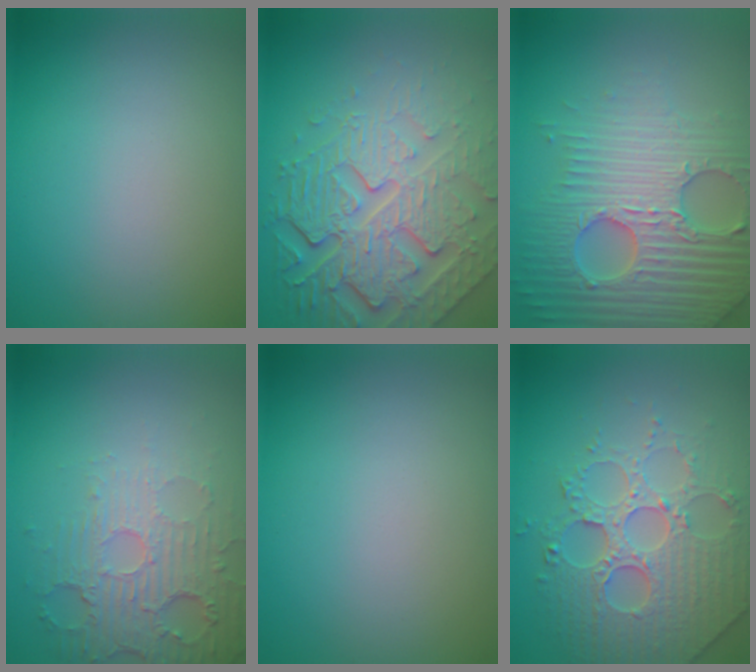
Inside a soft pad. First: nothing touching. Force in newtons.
{"total": 8.6, "press": 5.9, "slide": 6.3}
{"total": 7.2, "press": 7.0, "slide": 1.7}
{"total": 6.0, "press": 3.6, "slide": 4.8}
{"total": 0.0}
{"total": 5.8, "press": 5.3, "slide": 2.4}